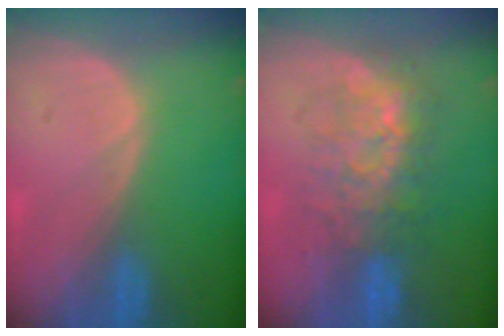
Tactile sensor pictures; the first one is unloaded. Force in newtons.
{"total": 7.7, "press": 7.5, "slide": 1.6}